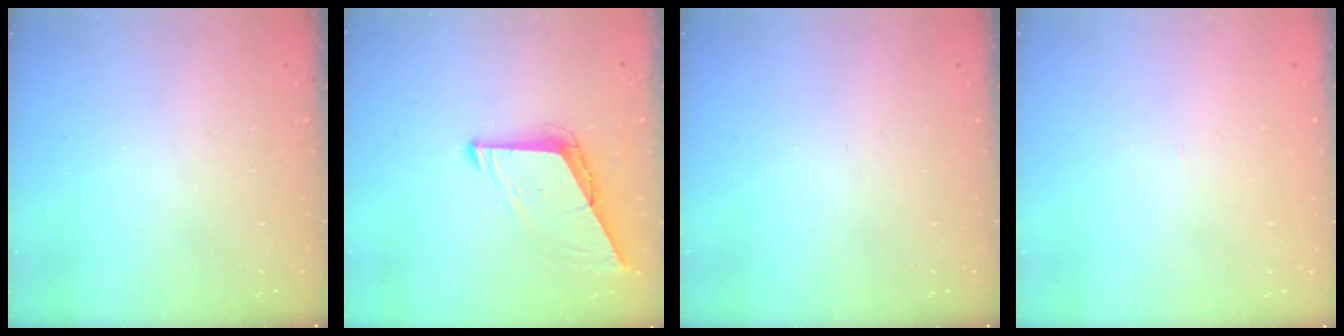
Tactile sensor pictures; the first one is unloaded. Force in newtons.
{"total": 7.1, "press": 7.1, "slide": 0.5}
{"total": 0.0}
{"total": 1.5, "press": 1.5, "slide": 0.1}